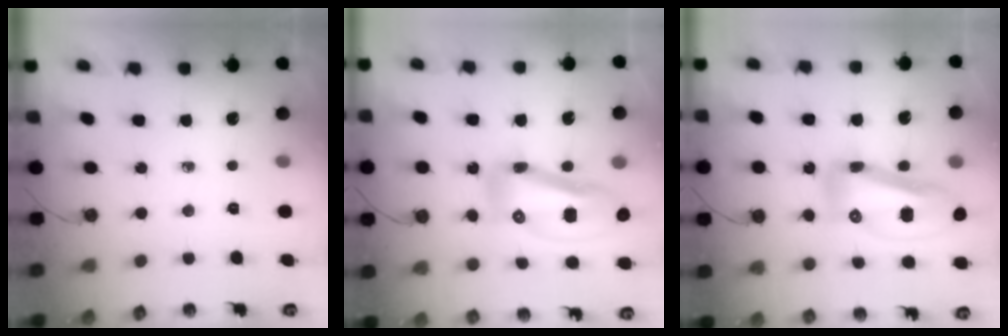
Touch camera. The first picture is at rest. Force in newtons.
{"total": 16.9, "press": 16.8, "slide": 2.2}
{"total": 19.3, "press": 18.9, "slide": 3.9}